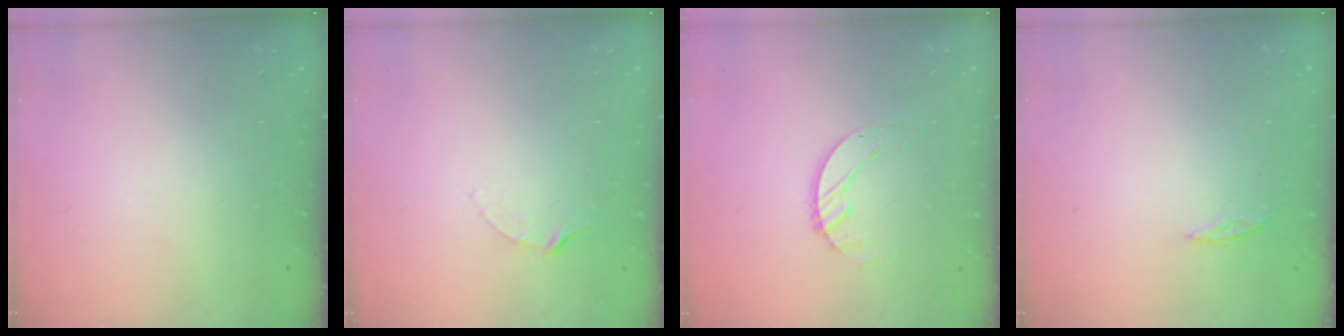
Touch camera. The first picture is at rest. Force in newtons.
{"total": 5.2, "press": 5.2, "slide": 0.5}
{"total": 2.9, "press": 2.8, "slide": 0.3}
{"total": 2.4, "press": 2.4, "slide": 0.2}